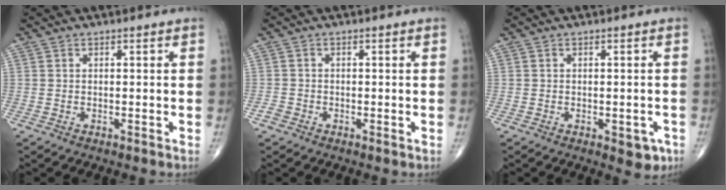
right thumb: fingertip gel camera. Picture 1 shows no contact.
{"total": 1.3, "force": [-0.7, 0.9, 0.5], "torque": [-0.008, 0.000, -0.017]}
{"total": 3.9, "force": [-1.5, 2.0, 3.0], "torque": [-0.015, -0.001, -0.014]}